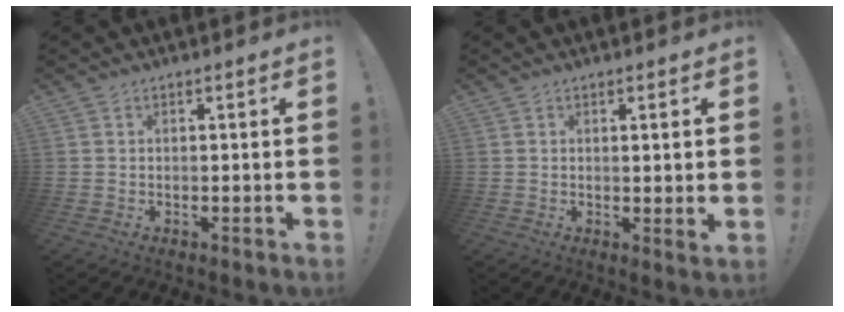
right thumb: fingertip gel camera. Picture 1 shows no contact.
{"total": 2.3, "force": [0.5, -0.3, 2.2], "torque": [-0.031, -0.007, 0.005]}